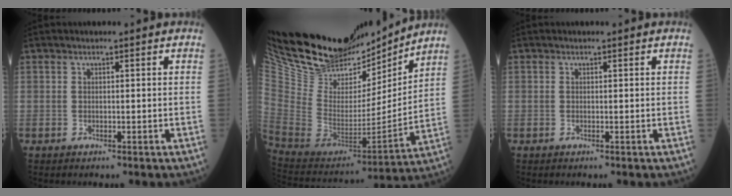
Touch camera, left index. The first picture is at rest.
{"total": 23.8, "force": [21.0, 6.7, 8.9], "torque": [-0.168, -0.024, 0.363]}
{"total": 0.0}